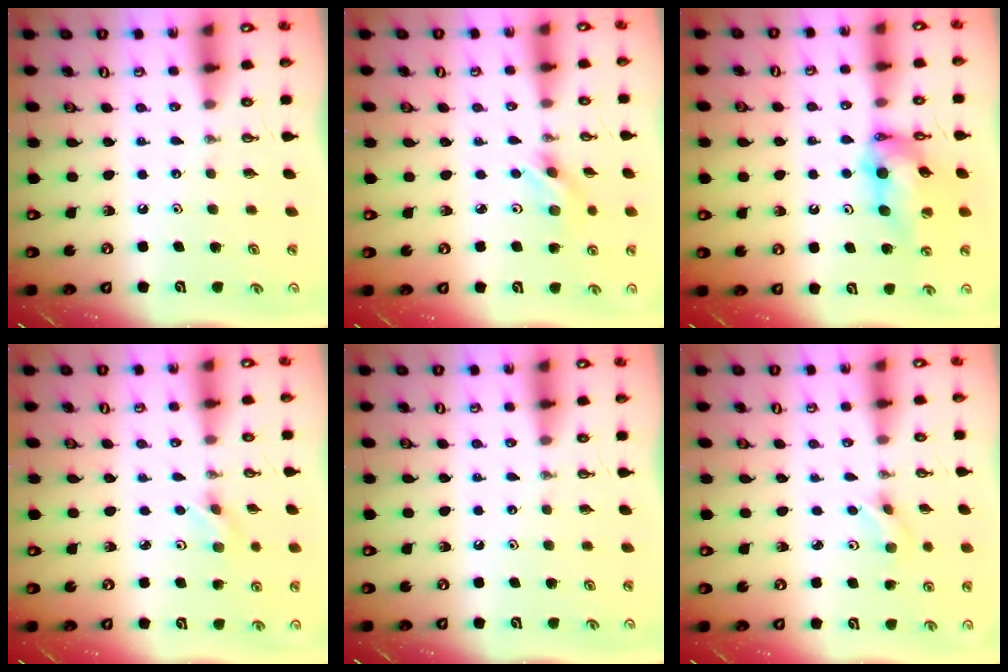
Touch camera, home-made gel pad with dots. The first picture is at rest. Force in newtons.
{"total": 3.0, "press": 3.0, "slide": 0.4}
{"total": 13.6, "press": 13.5, "slide": 1.4}
{"total": 2.1, "press": 2.0, "slide": 0.6}
{"total": 0.0}
{"total": 2.2, "press": 2.2, "slide": 0.1}